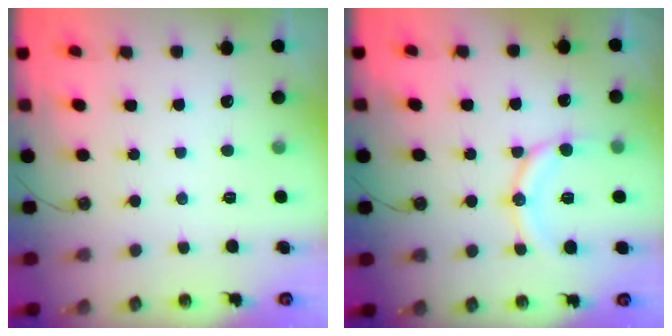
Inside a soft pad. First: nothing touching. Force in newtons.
{"total": 13.1, "press": 12.8, "slide": 2.8}